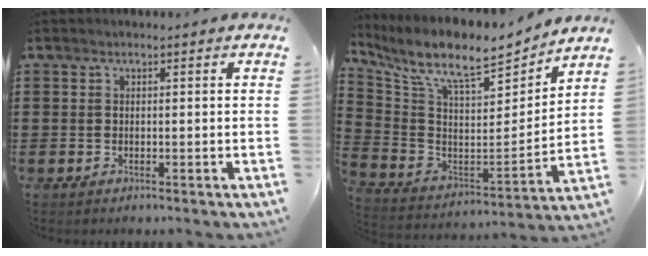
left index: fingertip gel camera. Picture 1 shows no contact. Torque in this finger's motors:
{"motor_torque": [1.25, -0.89, 0.51, 0.21]}